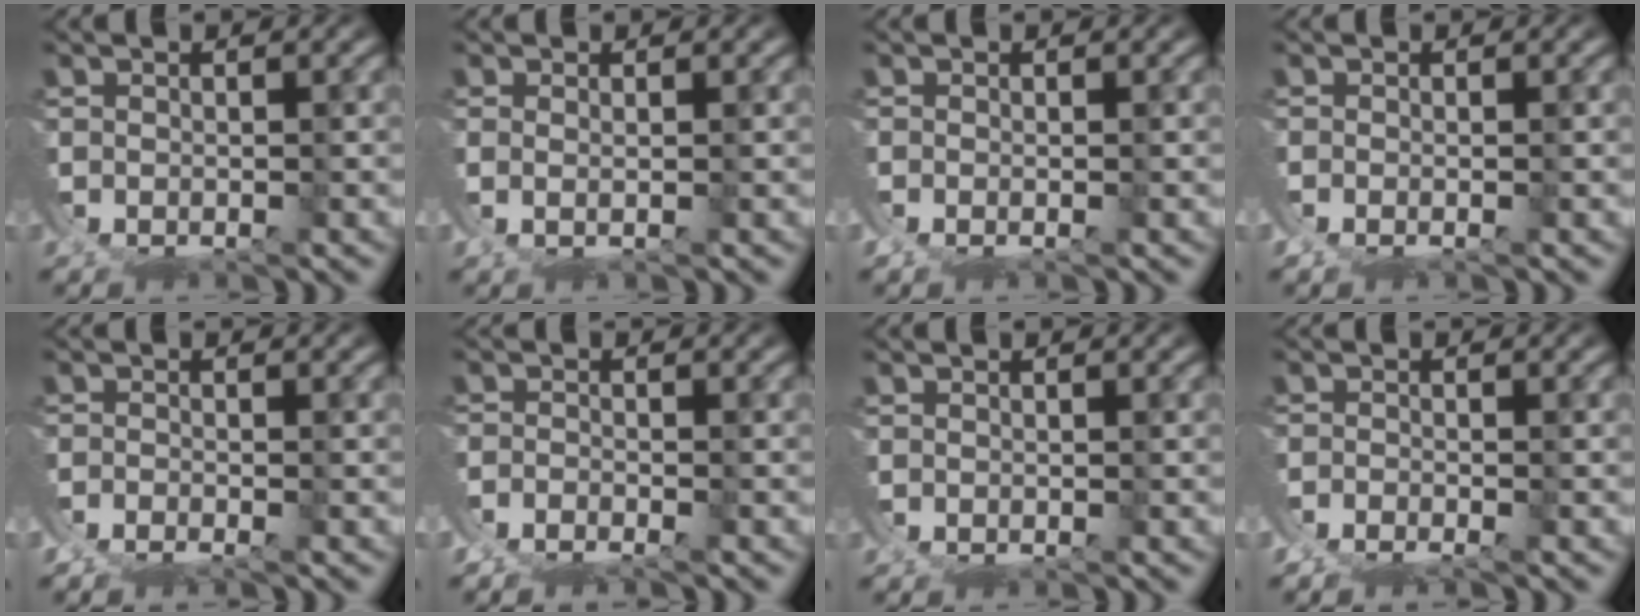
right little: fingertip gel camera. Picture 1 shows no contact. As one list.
[{"total": 0.9, "force": [0.3, -0.1, 0.9], "torque": [-0.019, -0.003, 0.006]}, {"total": 1.4, "force": [-0.4, 1.0, 0.9], "torque": [-0.027, -0.001, -0.011]}, {"total": 1.7, "force": [-0.7, 1.2, 1.0], "torque": [-0.030, -0.003, -0.016]}, {"total": 3.3, "force": [-2.3, 2.1, 1.0], "torque": [-0.020, -0.005, -0.050]}, {"total": 3.6, "force": [-2.8, 2.0, 1.2], "torque": [-0.018, -0.003, -0.060]}, {"total": 0.0}, {"total": 3.7, "force": [-2.6, 2.3, 1.2], "torque": [-0.025, -0.005, -0.056]}]